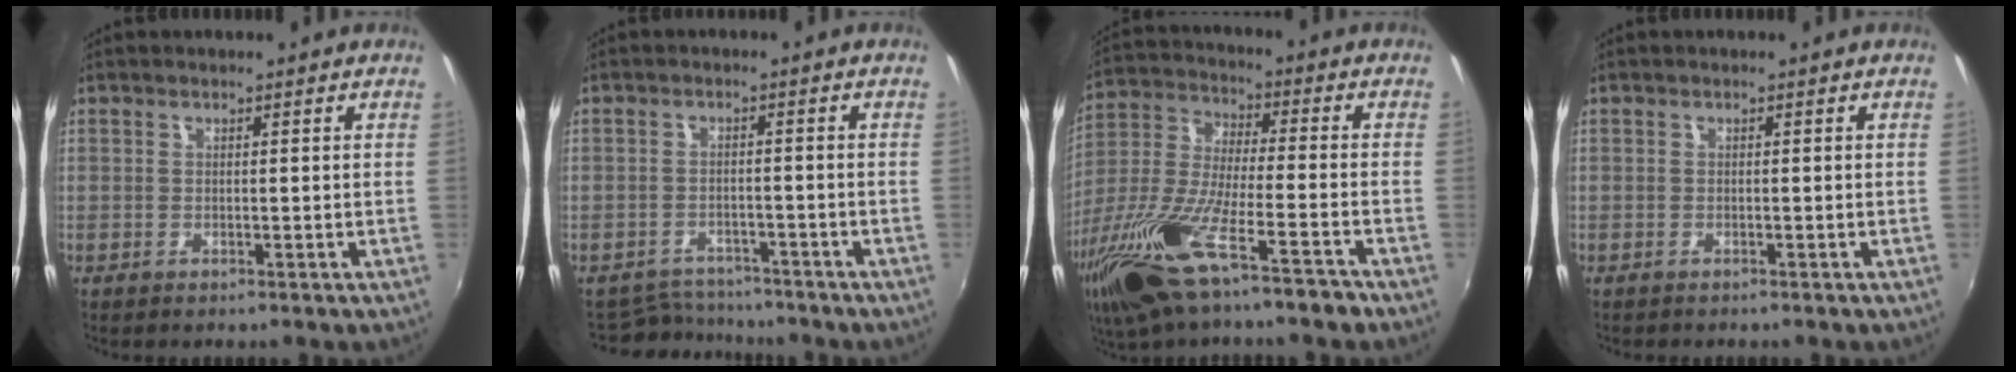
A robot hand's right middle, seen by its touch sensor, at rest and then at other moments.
{"total": 6.5, "force": [-6.1, 2.1, 0.2], "torque": [-0.023, 0.006, -0.098]}
{"total": 19.5, "force": [-12.6, 3.6, 14.5], "torque": [-0.303, -0.046, -0.236]}
{"total": 0.6, "force": [-0.6, 0.3, 0.1], "torque": [-0.004, -0.001, -0.009]}